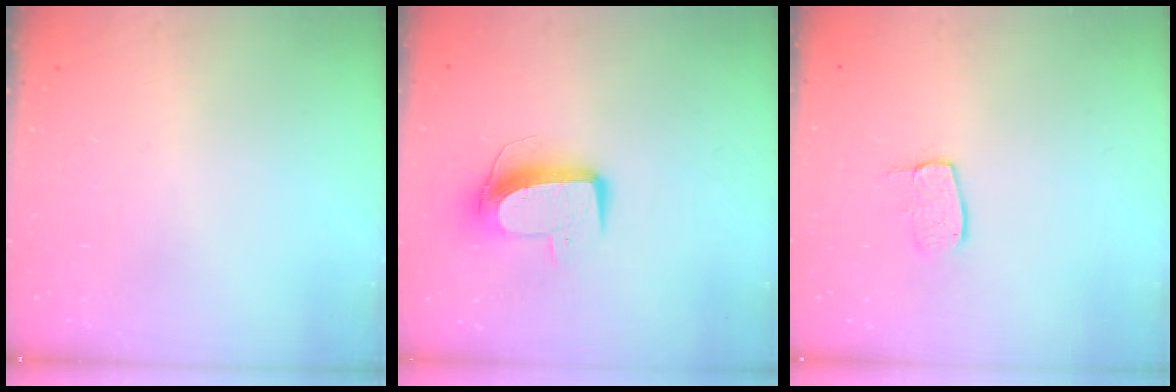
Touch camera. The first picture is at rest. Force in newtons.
{"total": 10.3, "press": 10.3, "slide": 0.7}
{"total": 5.5, "press": 5.5, "slide": 0.3}